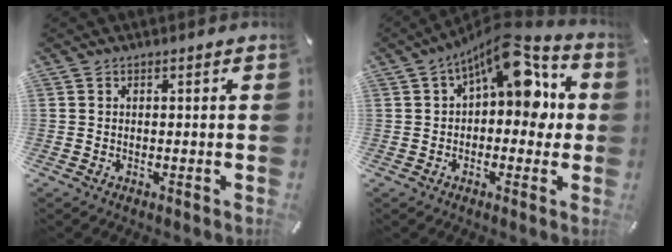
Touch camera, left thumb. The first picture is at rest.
{"total": 13.7, "force": [5.6, 6.8, 10.4], "torque": [-0.138, -0.030, 0.093]}